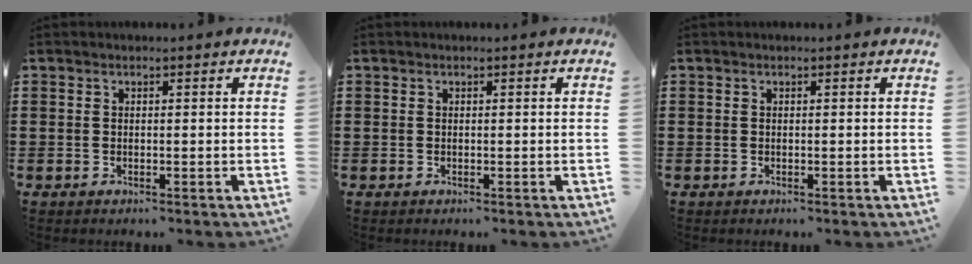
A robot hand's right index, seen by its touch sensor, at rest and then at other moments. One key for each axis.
{"total": 0.0}
{"total": 0.0}